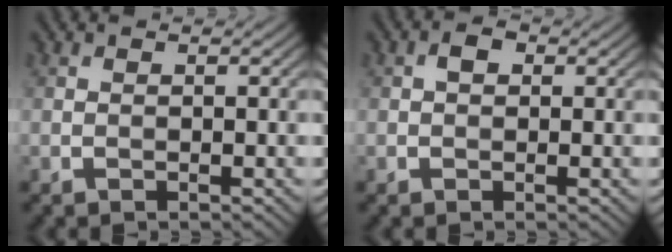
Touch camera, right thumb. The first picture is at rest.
{"total": 1.7, "force": [0.3, 1.3, 1.1], "torque": [-0.021, 0.003, 0.000]}